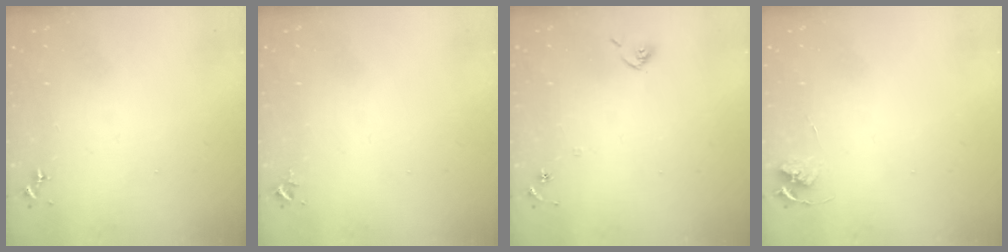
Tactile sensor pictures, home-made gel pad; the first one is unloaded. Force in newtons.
{"total": 2.4, "press": 2.4, "slide": 0.3}
{"total": 6.1, "press": 6.1, "slide": 0.5}
{"total": 5.3, "press": 5.2, "slide": 0.6}